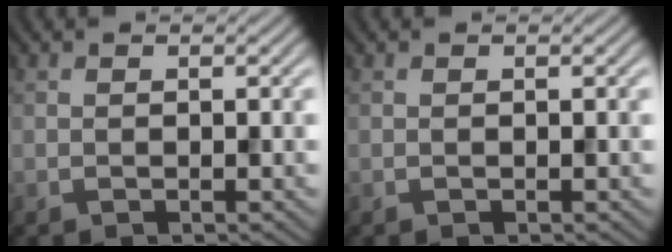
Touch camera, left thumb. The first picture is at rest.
{"total": 0.0}